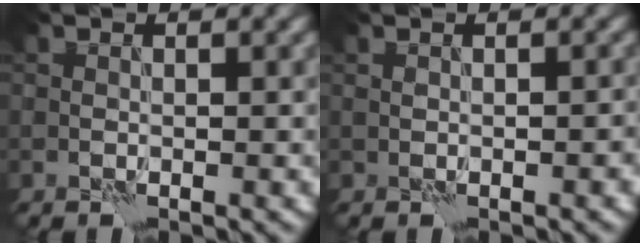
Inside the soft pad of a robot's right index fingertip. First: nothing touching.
{"total": 0.6, "force": [-0.4, 0.1, 0.4], "torque": [-0.006, 0.004, -0.005]}